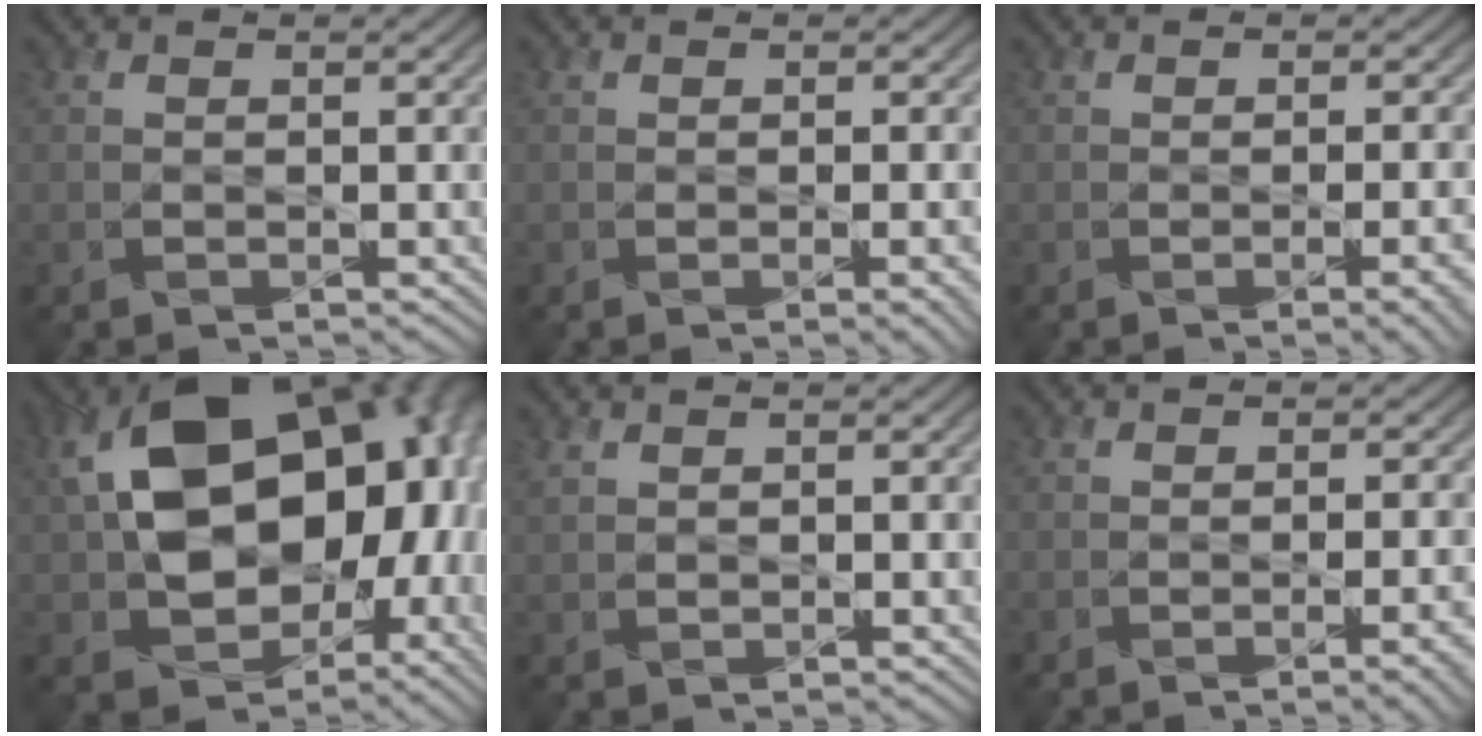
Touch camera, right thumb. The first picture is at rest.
{"total": 2.5, "force": [-0.5, 0.5, 2.3], "torque": [-0.032, -0.002, -0.005]}
{"total": 4.5, "force": [-1.2, 1.3, 4.1], "torque": [-0.046, -0.006, -0.008]}
{"total": 22.2, "force": [2.0, 15.7, 15.5], "torque": [-0.274, -0.020, 0.066]}
{"total": 1.7, "force": [1.0, 0.6, 1.2], "torque": [-0.029, -0.001, 0.025]}
{"total": 4.5, "force": [-1.2, 1.3, 4.1], "torque": [-0.048, -0.005, -0.009]}